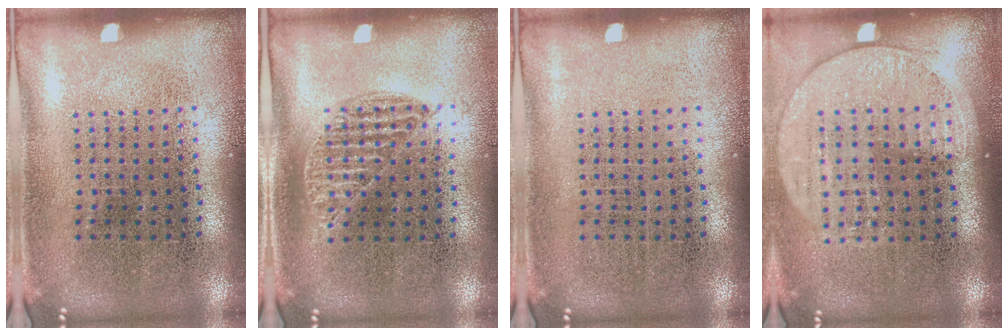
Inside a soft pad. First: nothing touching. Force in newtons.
{"total": 0.9, "press": 0.8, "slide": 0.4}
{"total": 0.0}
{"total": 1.5, "press": 1.4, "slide": 0.5}